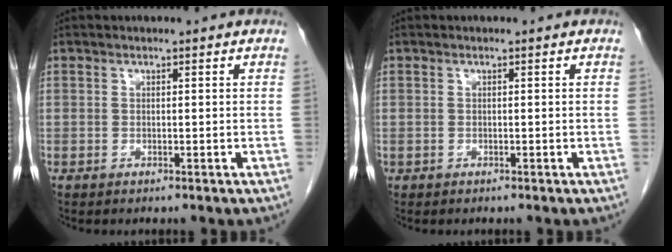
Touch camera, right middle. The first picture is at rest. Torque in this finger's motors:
{"motor_torque": [1.07, -1.07, 0.33, 0.08]}